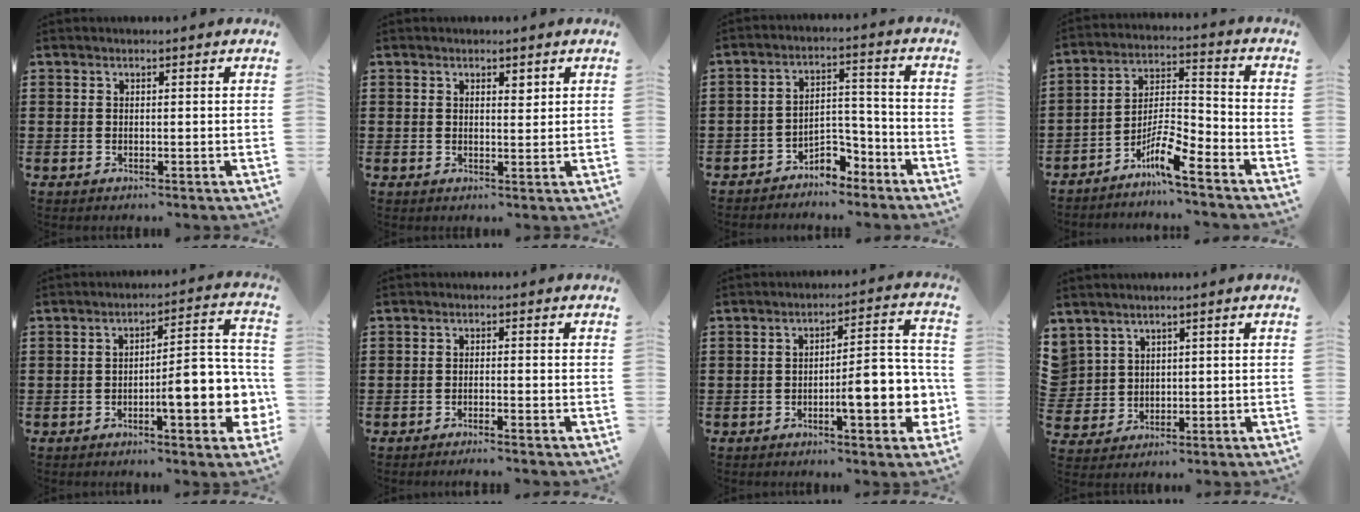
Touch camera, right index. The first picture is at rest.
{"total": 1.4, "force": [1.0, 0.7, 0.8], "torque": [-0.008, 0.001, 0.015]}
{"total": 4.8, "force": [-4.2, 1.9, 1.2], "torque": [-0.024, 0.013, -0.085]}
{"total": 7.3, "force": [-5.7, 1.3, 4.4], "torque": [-0.093, 0.004, -0.109]}
{"total": 9.7, "force": [-2.8, 2.9, 8.8], "torque": [-0.112, -0.019, -0.049]}
{"total": 1.4, "force": [-1.3, -0.3, 0.5], "torque": [-0.008, 0.001, -0.027]}
{"total": 9.2, "force": [-2.6, 2.7, 8.4], "torque": [-0.112, -0.013, -0.045]}
{"total": 3.1, "force": [1.7, 2.6, -0.3], "torque": [-0.011, 0.010, 0.032]}